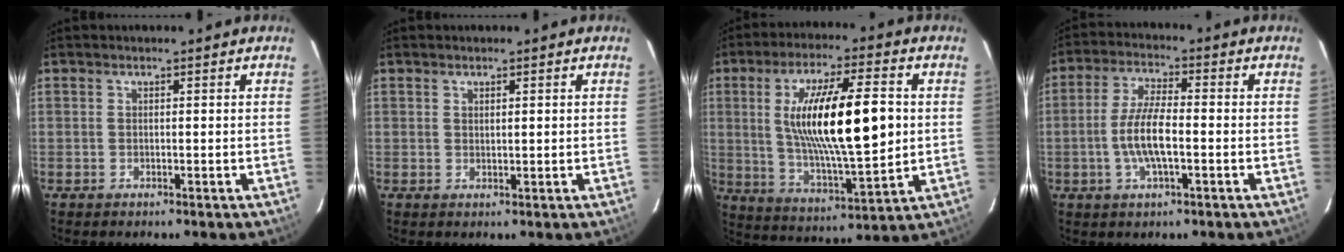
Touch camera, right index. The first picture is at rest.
{"total": 1.0, "force": [0.5, 0.4, 0.8], "torque": [-0.012, 0.002, 0.010]}
{"total": 19.7, "force": [2.2, 5.1, 18.9], "torque": [-0.331, 0.001, 0.049]}
{"total": 8.0, "force": [-1.7, 2.2, 7.6], "torque": [-0.152, 0.003, -0.034]}